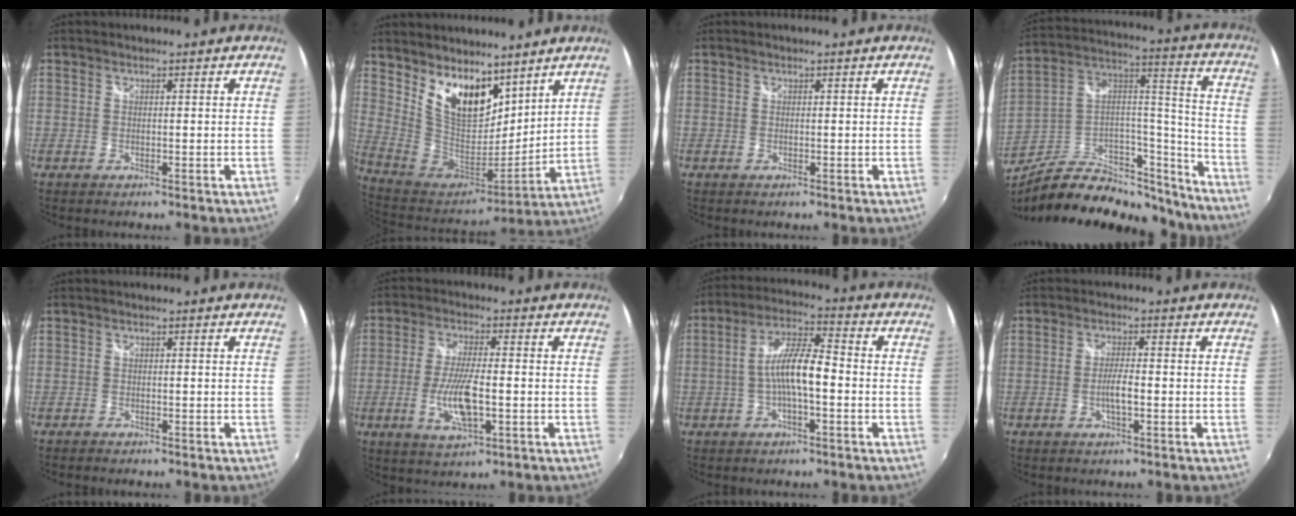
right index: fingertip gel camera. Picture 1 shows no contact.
{"total": 15.9, "force": [9.3, 8.5, 9.8], "torque": [-0.190, 0.001, 0.184]}
{"total": 0.0}
{"total": 25.1, "force": [-20.2, 10.1, 10.9], "torque": [-0.172, 0.057, -0.296]}
{"total": 1.4, "force": [-1.3, 0.5, 0.4], "torque": [-0.014, -0.005, -0.022]}
{"total": 9.2, "force": [-2.4, 2.8, 8.5], "torque": [-0.172, -0.010, -0.043]}
{"total": 8.7, "force": [-1.8, 2.0, 8.2], "torque": [-0.167, 0.014, -0.034]}
{"total": 3.1, "force": [-1.0, 0.4, 2.9], "torque": [-0.055, -0.002, -0.019]}